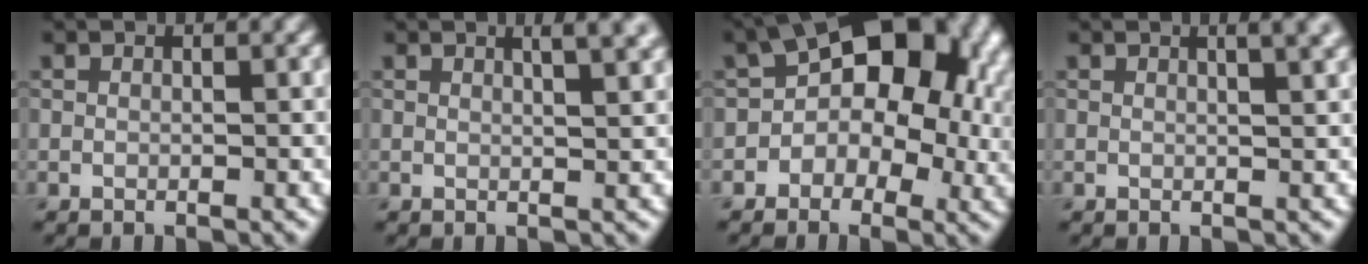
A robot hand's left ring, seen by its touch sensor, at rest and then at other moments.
{"total": 4.0, "force": [2.2, 1.6, 3.0], "torque": [-0.012, 0.020, 0.007]}
{"total": 11.5, "force": [1.2, 7.7, 8.4], "torque": [-0.076, 0.021, -0.002]}
{"total": 3.3, "force": [1.6, 1.3, 2.5], "torque": [-0.011, 0.012, 0.007]}